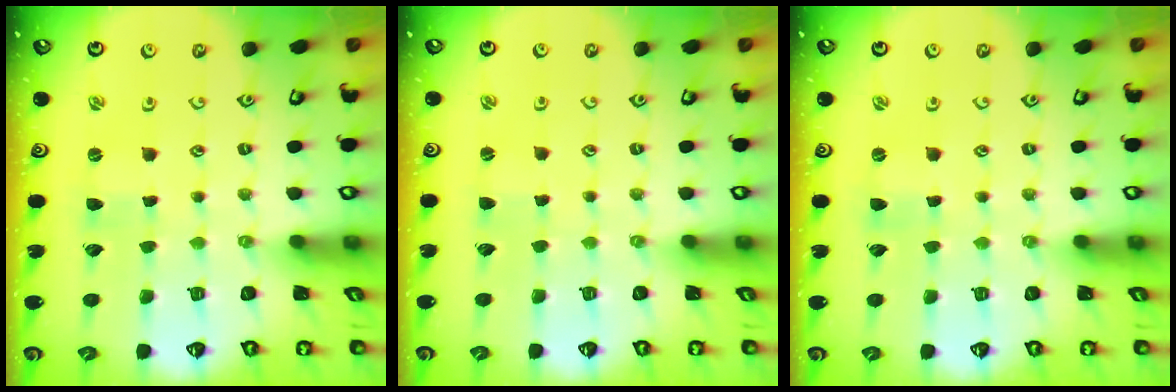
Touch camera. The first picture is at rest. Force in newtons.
{"total": 0.5, "press": 0.5, "slide": 0.0}
{"total": 0.0}